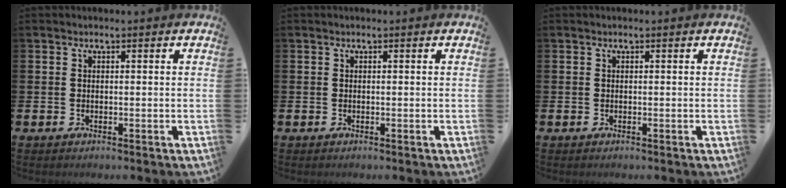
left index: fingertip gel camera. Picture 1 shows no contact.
{"total": 0.0}
{"total": 0.0}